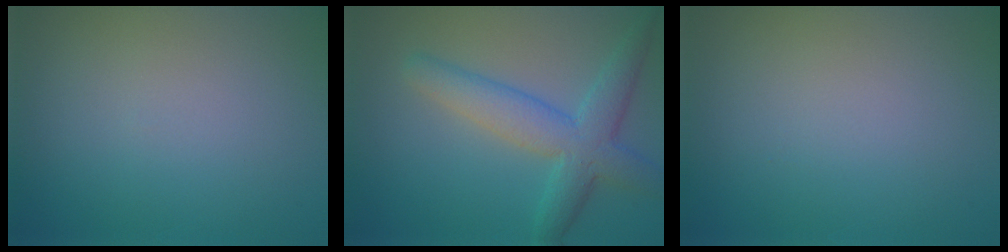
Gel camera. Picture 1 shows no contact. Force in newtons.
{"total": 5.1, "press": 5.1, "slide": 0.1}
{"total": 0.0}